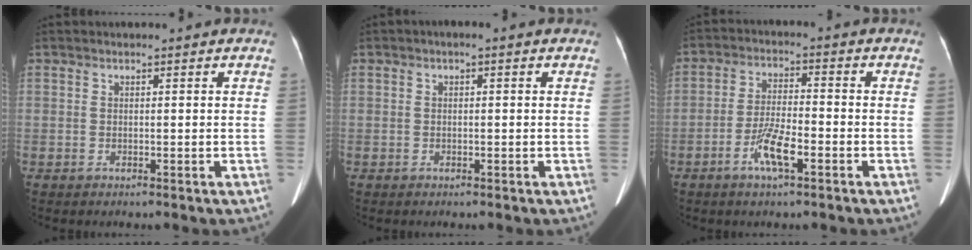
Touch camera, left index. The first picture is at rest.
{"total": 0.9, "force": [0.2, 0.2, 0.8], "torque": [-0.012, 0.005, -0.001]}
{"total": 6.2, "force": [-3.2, 1.1, 5.2], "torque": [-0.106, -0.002, -0.063]}